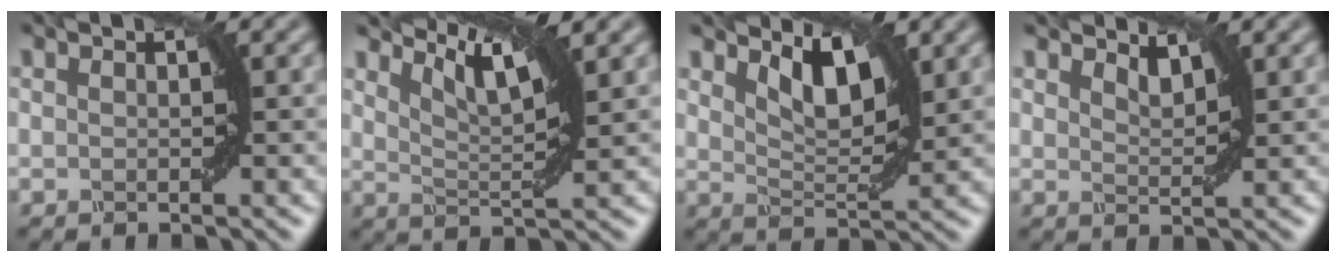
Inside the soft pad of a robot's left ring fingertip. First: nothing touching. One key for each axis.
{"total": 5.2, "fx": 3.3, "fy": 1.2, "fz": 3.8, "tx": -0.068, "ty": 0.007, "tz": 0.061}
{"total": 4.2, "fx": 1.9, "fy": 1.9, "fz": 3.3, "tx": -0.063, "ty": -0.005, "tz": 0.032}
{"total": 1.4, "fx": 1.3, "fy": 0.3, "fz": 0.5, "tx": -0.012, "ty": -0.005, "tz": 0.022}